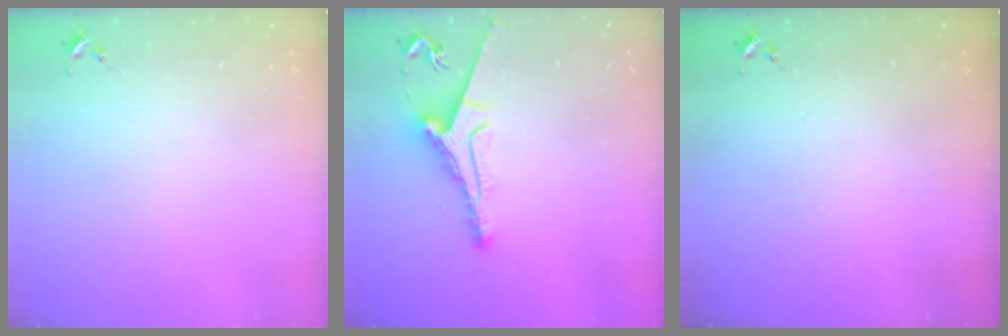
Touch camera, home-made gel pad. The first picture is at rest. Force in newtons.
{"total": 9.2, "press": 9.2, "slide": 0.6}
{"total": 0.0}